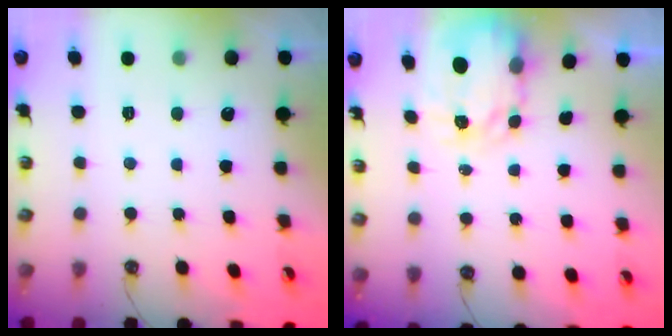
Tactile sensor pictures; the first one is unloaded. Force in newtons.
{"total": 3.7, "press": 3.7, "slide": 0.3}